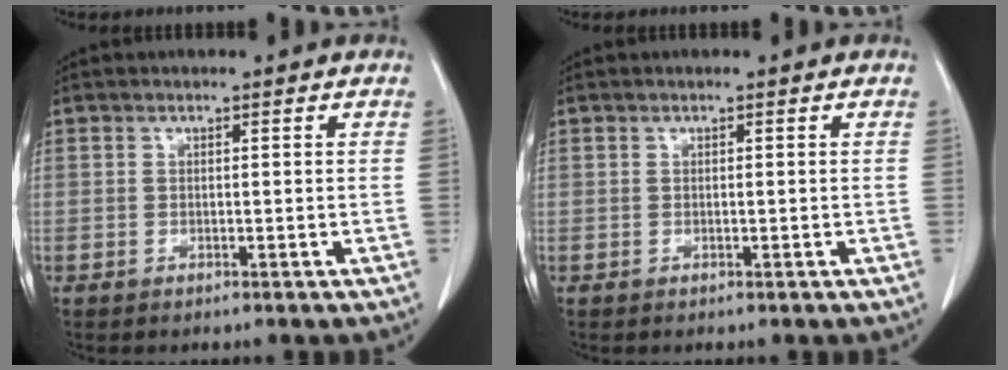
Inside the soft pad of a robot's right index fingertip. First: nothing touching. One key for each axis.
{"total": 0.0}